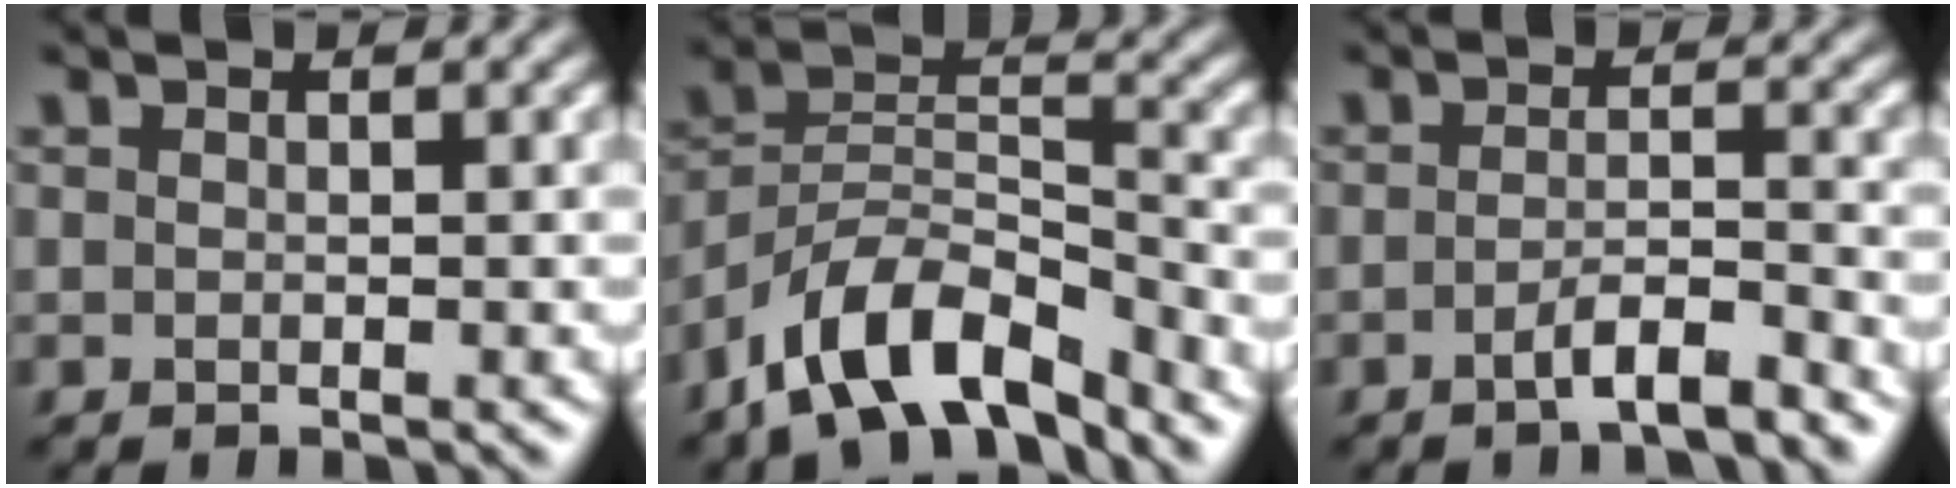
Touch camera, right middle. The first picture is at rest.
{"total": 9.0, "force": [-6.4, 3.5, 5.2], "torque": [-0.088, 0.005, -0.128]}
{"total": 3.0, "force": [-1.8, 0.6, 2.3], "torque": [-0.037, 0.009, -0.039]}